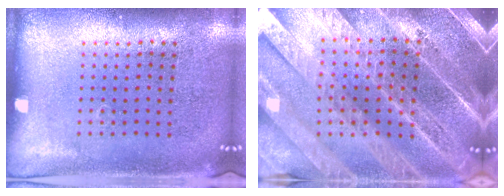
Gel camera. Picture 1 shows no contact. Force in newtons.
{"total": 5.1, "press": 4.4, "slide": 2.6}